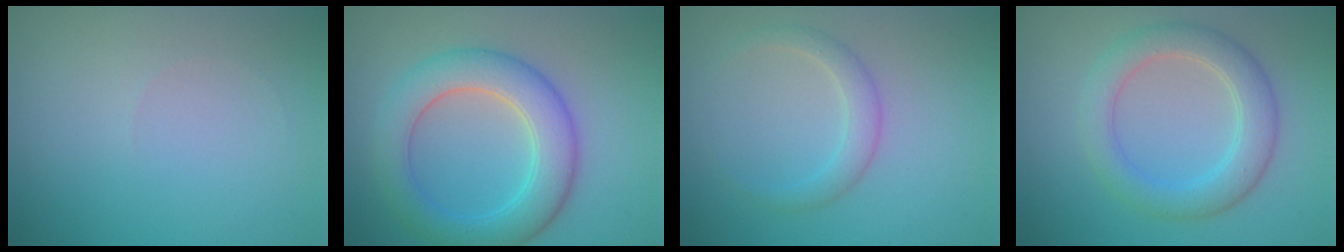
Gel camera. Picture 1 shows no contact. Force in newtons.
{"total": 6.2, "press": 6.2, "slide": 0.3}
{"total": 2.0, "press": 2.0, "slide": 0.1}
{"total": 4.4, "press": 4.4, "slide": 0.1}